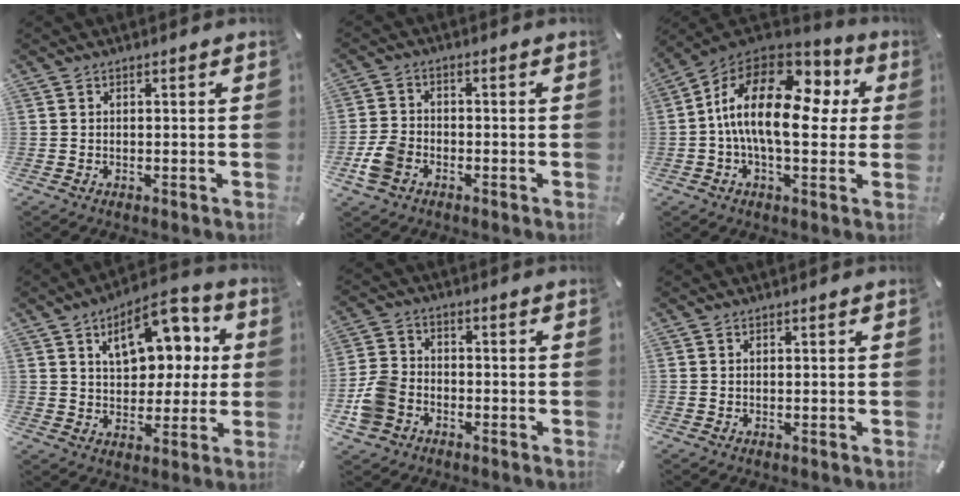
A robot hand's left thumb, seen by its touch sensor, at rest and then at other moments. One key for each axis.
{"total": 5.9, "fx": -2.6, "fy": 4.2, "fz": 3.2, "tx": -0.076, "ty": 0.009, "tz": -0.051}
{"total": 20.4, "fx": 2.3, "fy": 10.0, "fz": 17.7, "tx": -0.317, "ty": -0.010, "tz": 0.036}
{"total": 14.4, "fx": 6.0, "fy": 8.8, "fz": 9.7, "tx": -0.141, "ty": -0.016, "tz": 0.105}
{"total": 8.8, "fx": -3.6, "fy": 7.0, "fz": 4.0, "tx": -0.094, "ty": 0.027, "tz": -0.066}
{"total": 0.0}